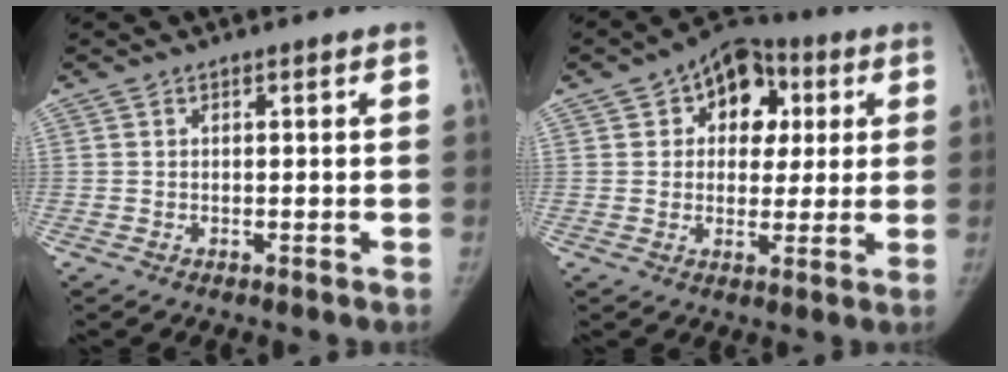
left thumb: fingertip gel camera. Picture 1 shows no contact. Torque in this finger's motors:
{"motor_torque": [-0.05, 0.39, -0.23, 0.15, 0.03]}